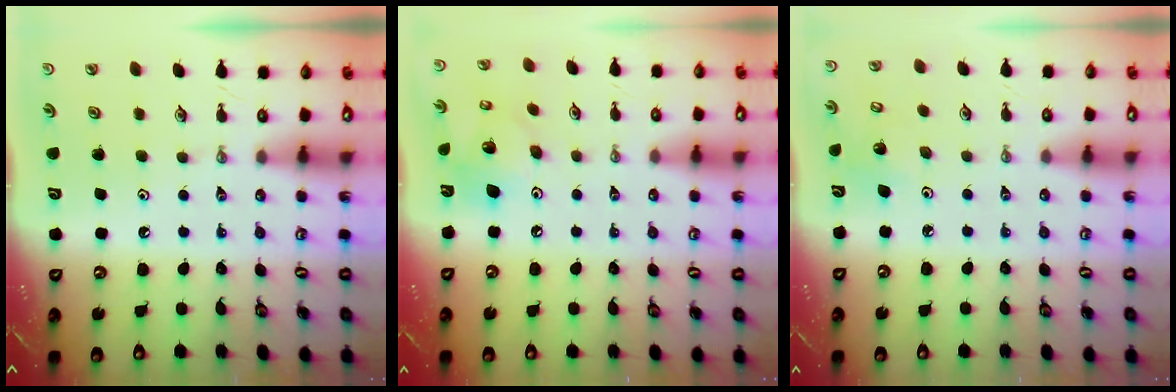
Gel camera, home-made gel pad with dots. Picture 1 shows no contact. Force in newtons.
{"total": 14.7, "press": 14.4, "slide": 3.2}
{"total": 4.4, "press": 4.3, "slide": 0.9}